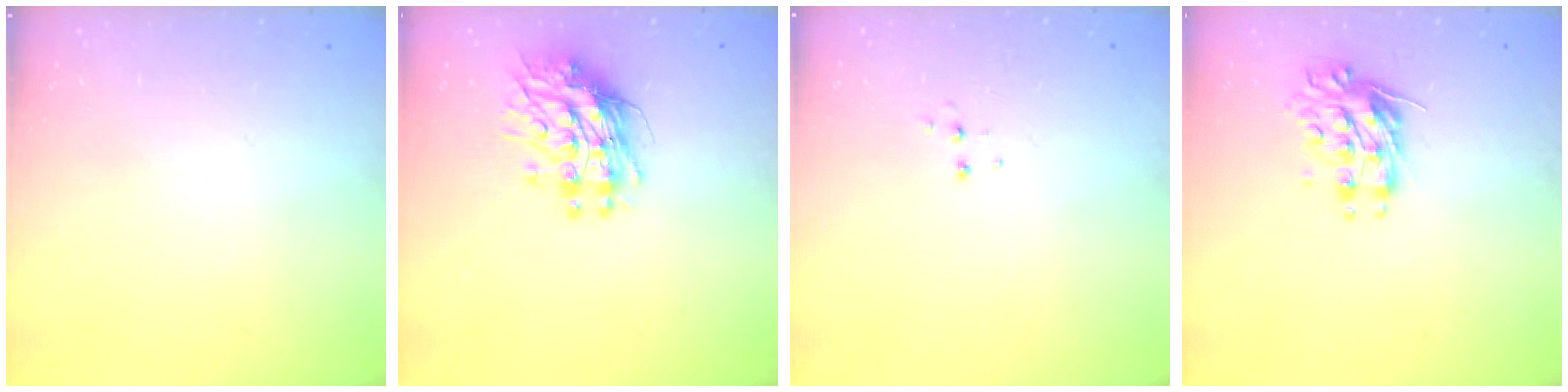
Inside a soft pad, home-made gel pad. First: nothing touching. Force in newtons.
{"total": 11.4, "press": 11.3, "slide": 1.0}
{"total": 3.9, "press": 3.9, "slide": 0.4}
{"total": 10.4, "press": 10.4, "slide": 0.5}